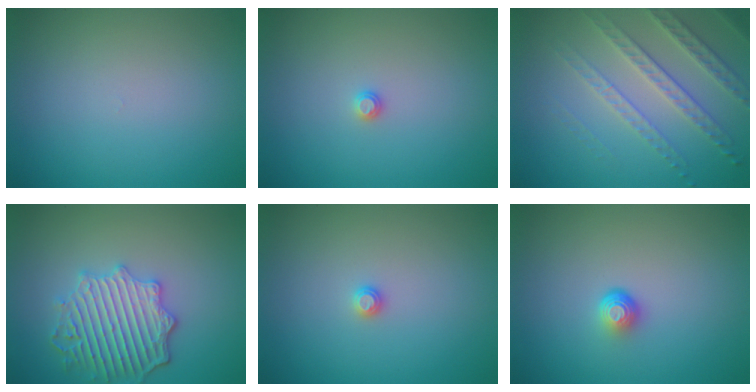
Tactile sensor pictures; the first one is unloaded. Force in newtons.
{"total": 0.6, "press": 0.6, "slide": 0.2}
{"total": 4.0, "press": 3.7, "slide": 1.6}
{"total": 5.1, "press": 4.6, "slide": 2.3}
{"total": 0.8, "press": 0.8, "slide": 0.1}
{"total": 1.7, "press": 1.1, "slide": 1.3}